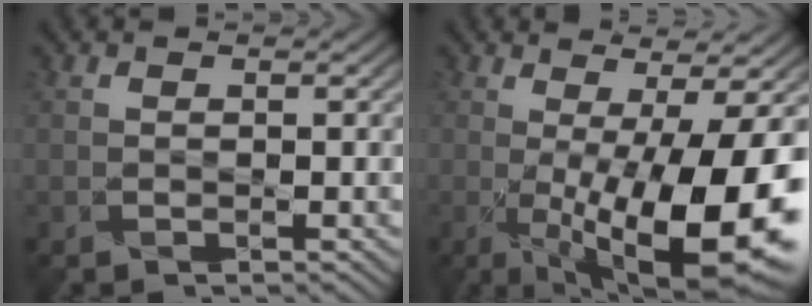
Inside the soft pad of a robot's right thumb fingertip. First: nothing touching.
{"total": 14.4, "force": [-2.3, 4.5, 13.5], "torque": [-0.215, -0.029, -0.019]}